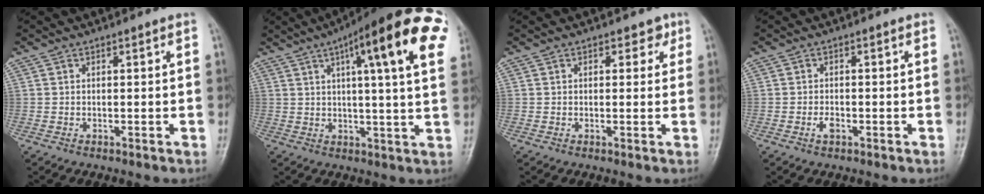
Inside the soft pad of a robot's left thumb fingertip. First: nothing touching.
{"total": 21.4, "force": [8.5, 4.2, 19.2], "torque": [-0.260, 0.007, 0.107]}
{"total": 2.3, "force": [1.2, 1.6, 1.2], "torque": [0.006, -0.002, 0.010]}
{"total": 1.9, "force": [-0.8, 1.0, 1.3], "torque": [-0.023, 0.005, -0.016]}